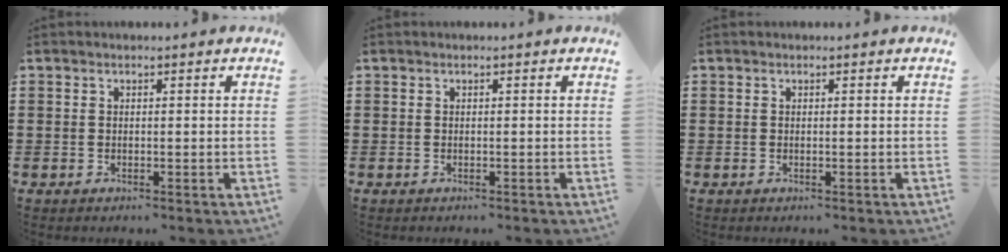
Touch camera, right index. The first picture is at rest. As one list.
[{"total": 0.0}, {"total": 0.0}]